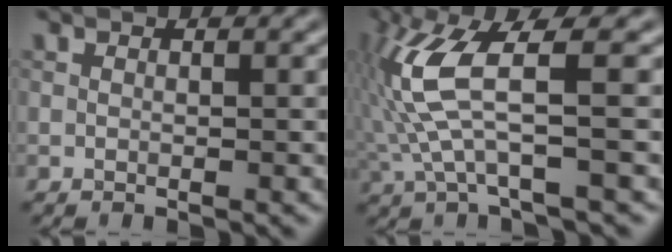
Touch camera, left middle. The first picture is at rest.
{"total": 6.6, "force": [0.4, 1.3, 6.5], "torque": [-0.159, 0.011, 0.009]}